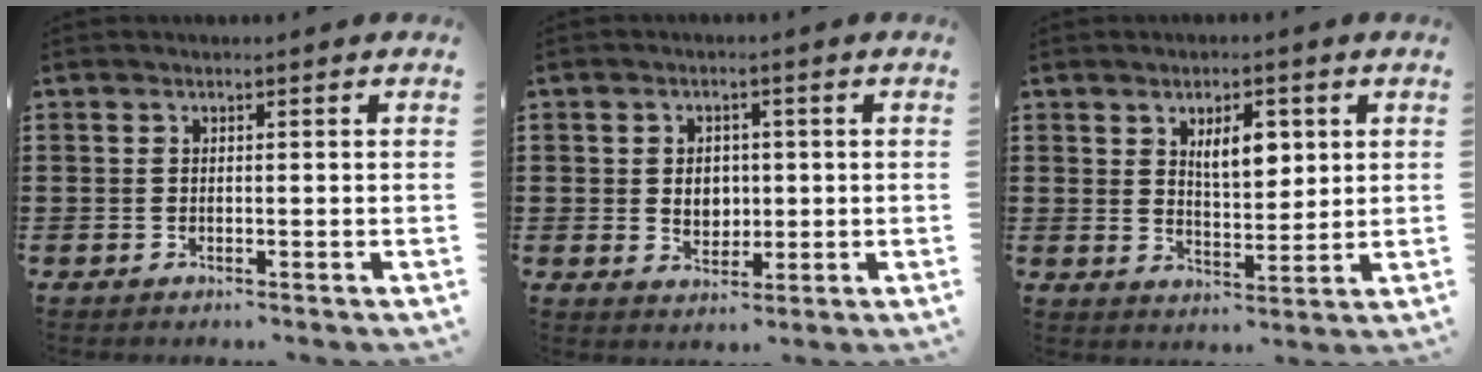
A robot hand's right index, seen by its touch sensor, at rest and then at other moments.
{"total": 3.7, "force": [0.0, 3.0, 2.3], "torque": [-0.037, 0.002, -0.006]}
{"total": 5.7, "force": [2.1, 2.8, 4.5], "torque": [-0.073, 0.000, 0.030]}